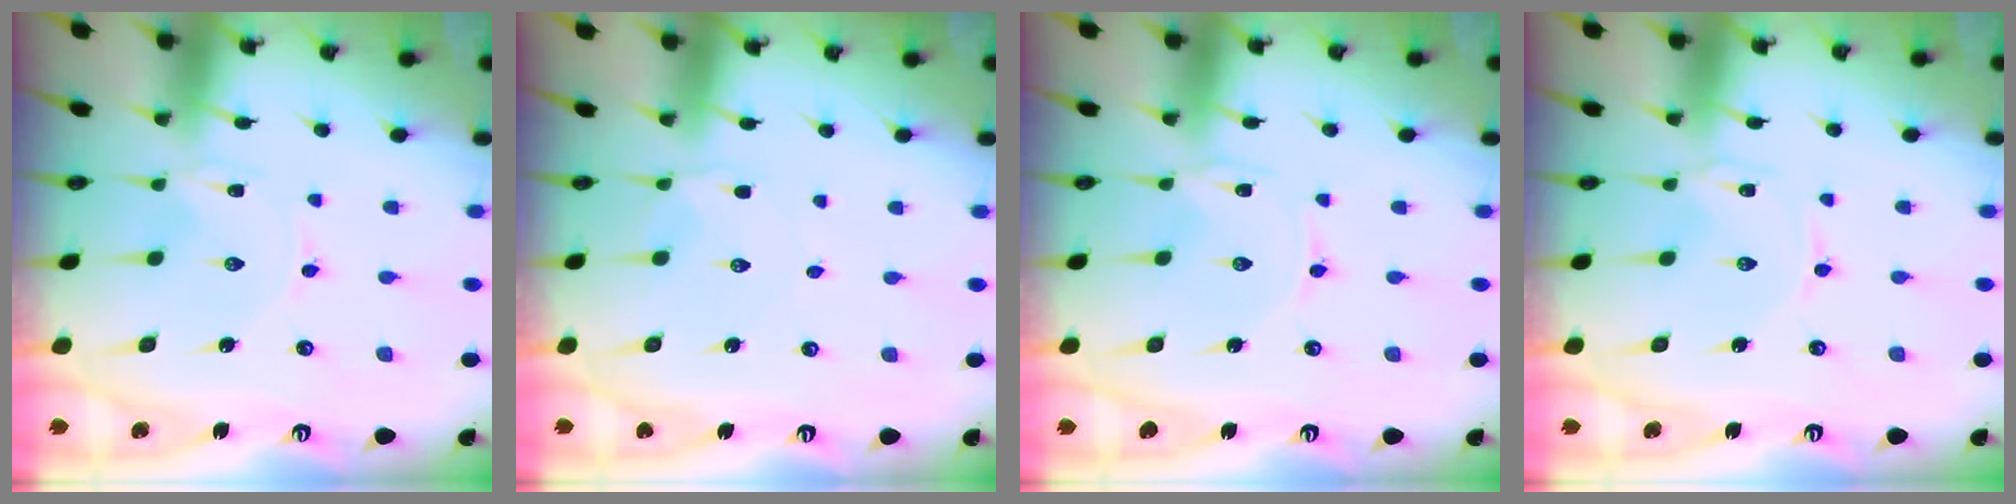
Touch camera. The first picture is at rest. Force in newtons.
{"total": 1.9, "press": 1.8, "slide": 0.7}
{"total": 0.0}
{"total": 0.0}